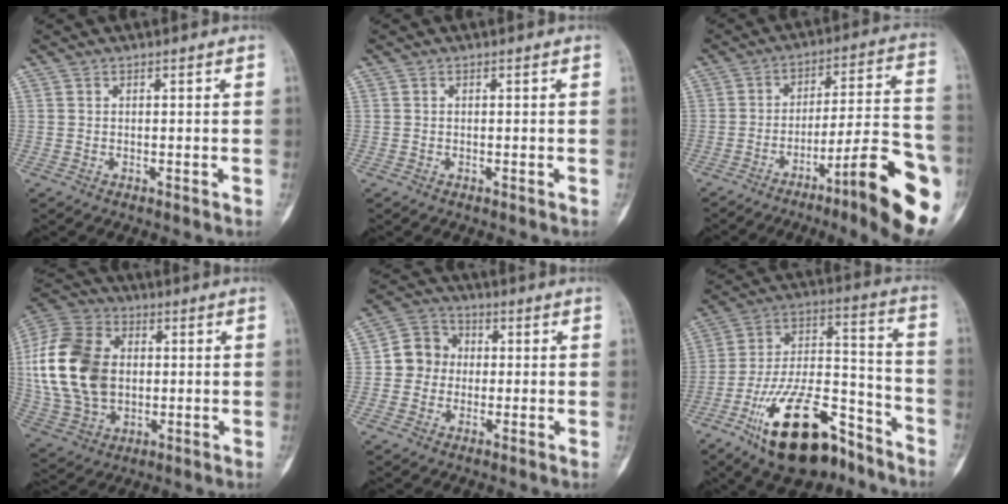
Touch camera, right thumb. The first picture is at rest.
{"total": 0.0}
{"total": 19.8, "force": [-9.1, 3.1, 17.3], "torque": [-0.210, 0.058, -0.129]}
{"total": 20.5, "force": [1.6, 14.5, 14.4], "torque": [-0.279, 0.007, 0.033]}
{"total": 7.4, "force": [-0.1, 6.9, 2.8], "torque": [-0.018, 0.019, -0.014]}
{"total": 22.8, "force": [-13.9, 9.9, 15.1], "torque": [-0.266, 0.086, -0.237]}